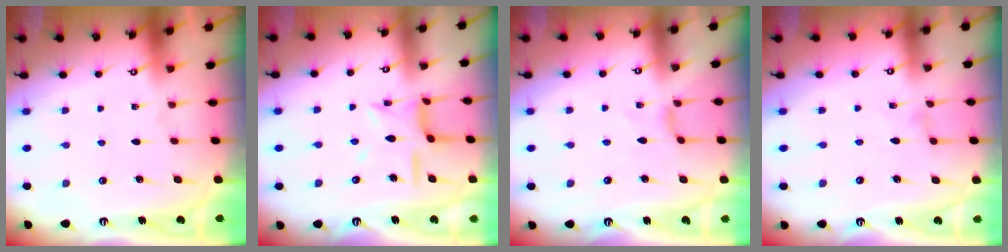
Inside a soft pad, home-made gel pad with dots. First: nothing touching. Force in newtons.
{"total": 9.3, "press": 9.3, "slide": 0.7}
{"total": 0.8, "press": 0.7, "slide": 0.4}
{"total": 0.0}